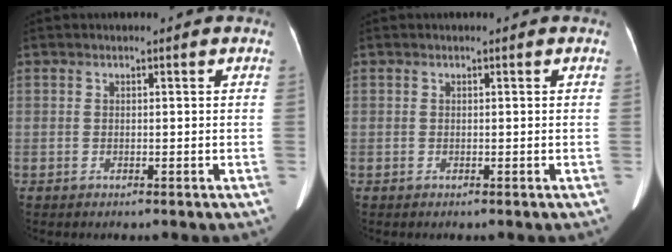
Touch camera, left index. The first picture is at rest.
{"total": 0.0}